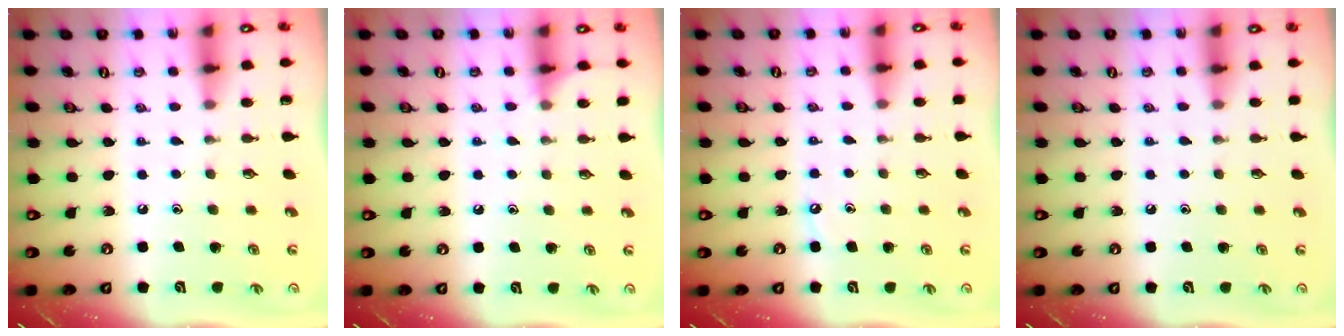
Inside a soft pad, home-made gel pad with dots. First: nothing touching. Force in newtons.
{"total": 4.7, "press": 4.7, "slide": 0.6}
{"total": 3.9, "press": 3.8, "slide": 0.6}
{"total": 4.2, "press": 4.1, "slide": 0.6}